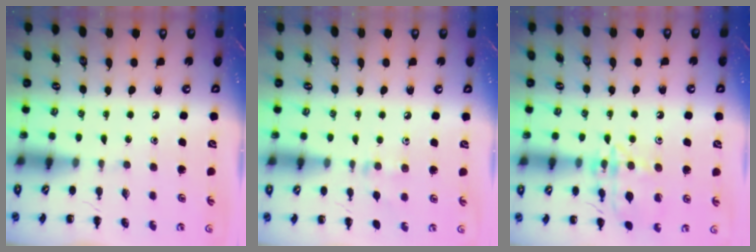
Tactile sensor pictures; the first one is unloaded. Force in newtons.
{"total": 5.6, "press": 5.3, "slide": 1.8}
{"total": 14.8, "press": 14.7, "slide": 0.8}